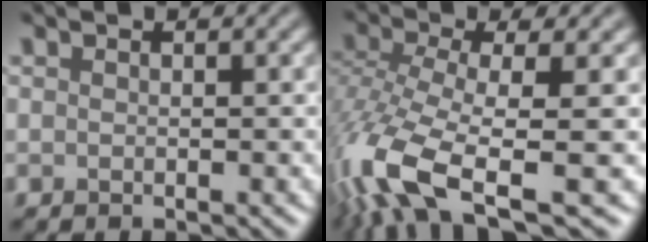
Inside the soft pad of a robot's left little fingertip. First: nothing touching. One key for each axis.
{"total": 10.6, "fx": -4.9, "fy": 3.7, "fz": 8.6, "tx": -0.191, "ty": -0.014, "tz": -0.095}